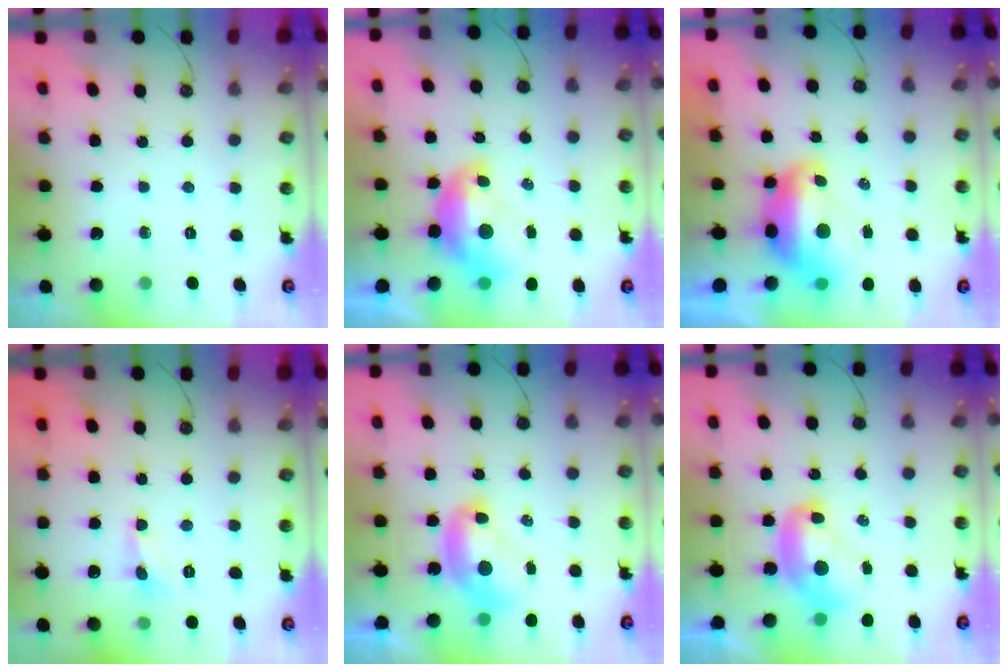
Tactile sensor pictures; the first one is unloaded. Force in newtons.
{"total": 2.4, "press": 2.3, "slide": 0.7}
{"total": 3.8, "press": 3.7, "slide": 0.8}
{"total": 0.0}
{"total": 2.4, "press": 2.4, "slide": 0.3}
{"total": 2.4, "press": 2.3, "slide": 0.3}